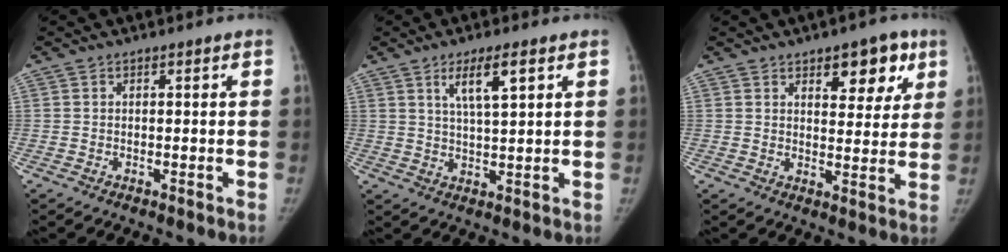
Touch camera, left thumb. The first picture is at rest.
{"total": 6.5, "force": [3.2, 1.4, 5.5], "torque": [-0.094, -0.018, 0.059]}
{"total": 9.3, "force": [5.0, 4.8, 6.2], "torque": [-0.043, -0.021, 0.065]}